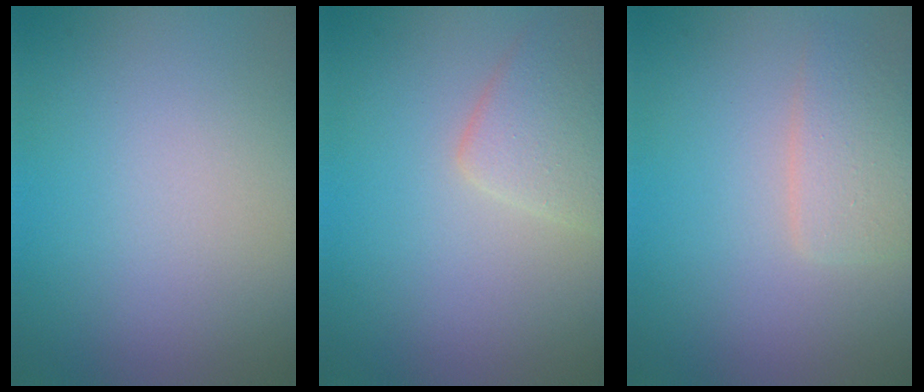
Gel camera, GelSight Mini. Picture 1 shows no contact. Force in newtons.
{"total": 3.4, "press": 3.4, "slide": 0.1}
{"total": 2.6, "press": 2.6, "slide": 0.1}